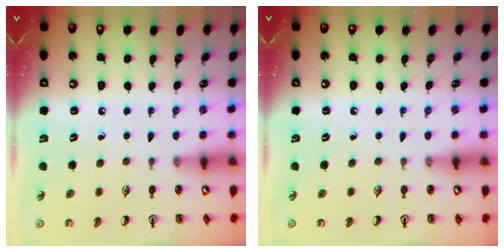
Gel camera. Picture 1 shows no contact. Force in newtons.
{"total": 0.0}